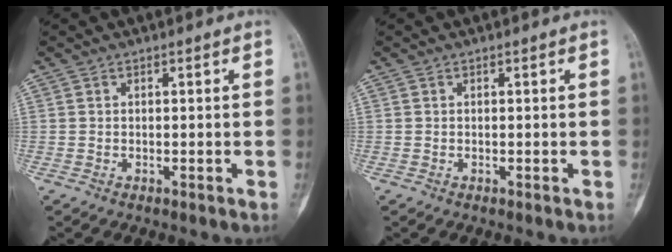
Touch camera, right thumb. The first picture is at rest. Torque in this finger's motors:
{"motor_torque": [0.01, 0.01, 0.00, 0.00, 0.00]}